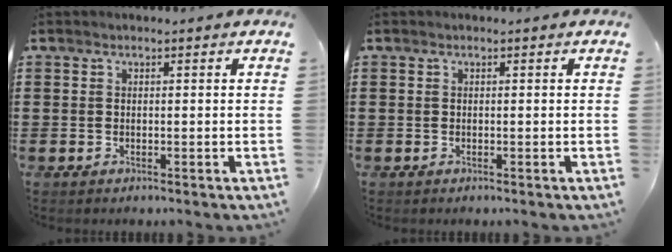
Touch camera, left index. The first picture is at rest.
{"total": 0.0}